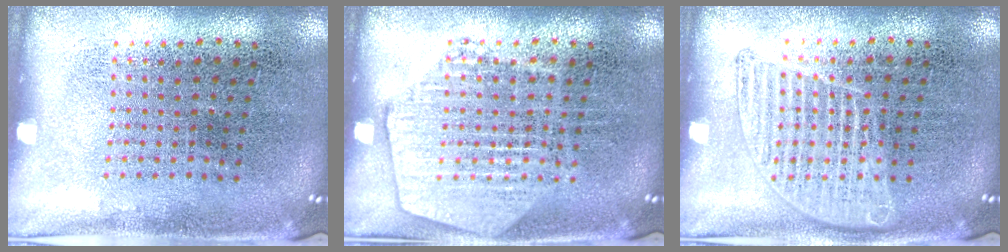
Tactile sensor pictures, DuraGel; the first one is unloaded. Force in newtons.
{"total": 2.4, "press": 2.4, "slide": 0.3}
{"total": 1.8, "press": 1.8, "slide": 0.2}